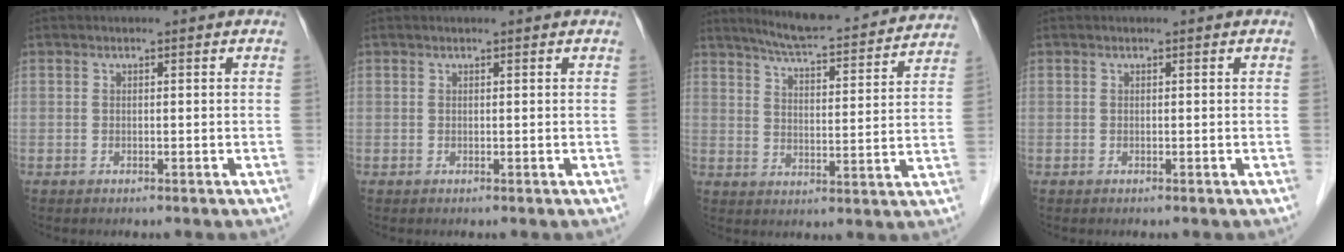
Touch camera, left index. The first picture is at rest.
{"total": 1.0, "force": [0.9, 0.0, 0.4], "torque": [-0.009, 0.010, 0.013]}
{"total": 18.3, "force": [17.0, 2.0, 6.5], "torque": [-0.096, -0.007, 0.224]}
{"total": 0.0}